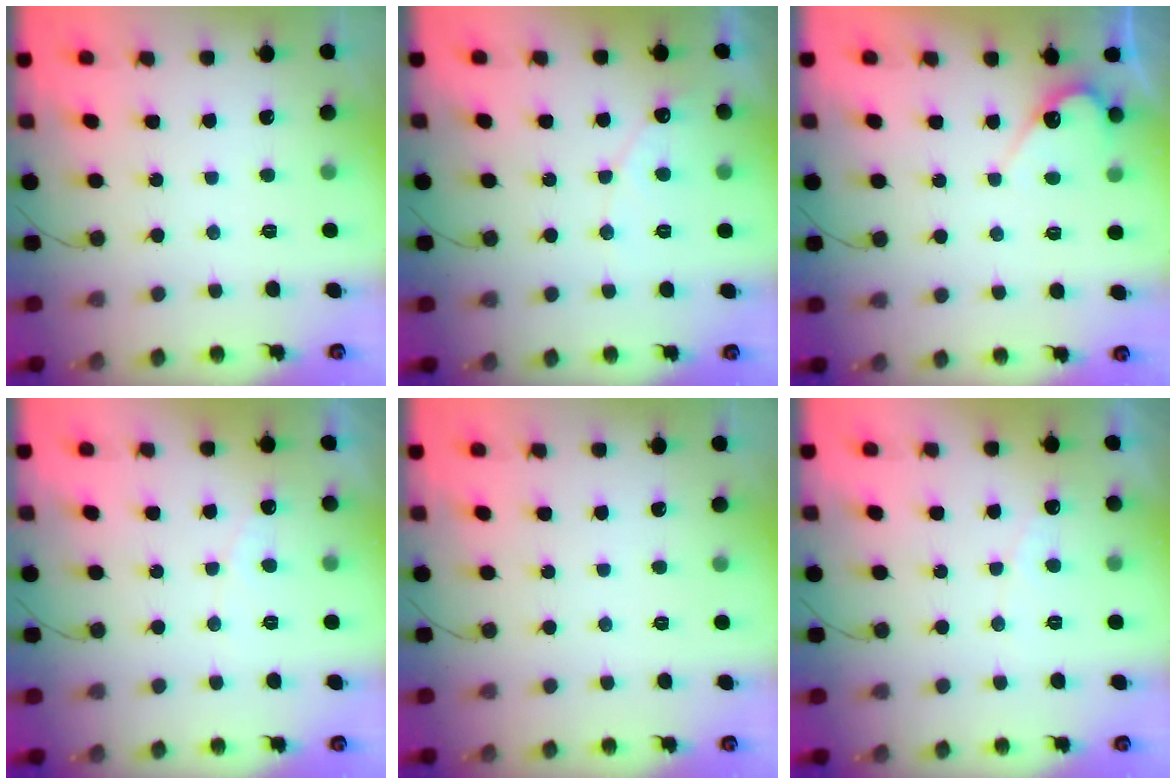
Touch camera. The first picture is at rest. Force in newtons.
{"total": 5.3, "press": 5.3, "slide": 0.4}
{"total": 5.7, "press": 5.7, "slide": 0.6}
{"total": 2.7, "press": 2.7, "slide": 0.2}
{"total": 0.0}
{"total": 2.7, "press": 2.7, "slide": 0.2}